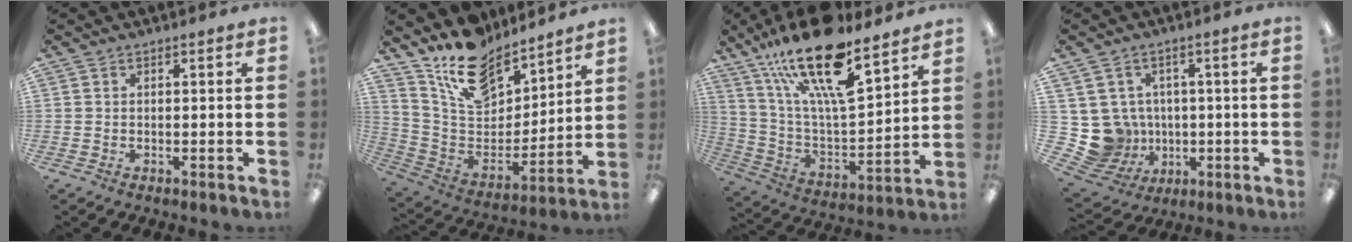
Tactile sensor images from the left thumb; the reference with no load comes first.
{"total": 16.7, "force": [13.2, 8.0, 6.4], "torque": [-0.134, -0.084, 0.243]}
{"total": 22.9, "force": [15.5, 7.4, 15.1], "torque": [-0.272, -0.095, 0.265]}
{"total": 9.1, "force": [0.1, 9.0, 1.8], "torque": [-0.079, -0.008, 0.014]}